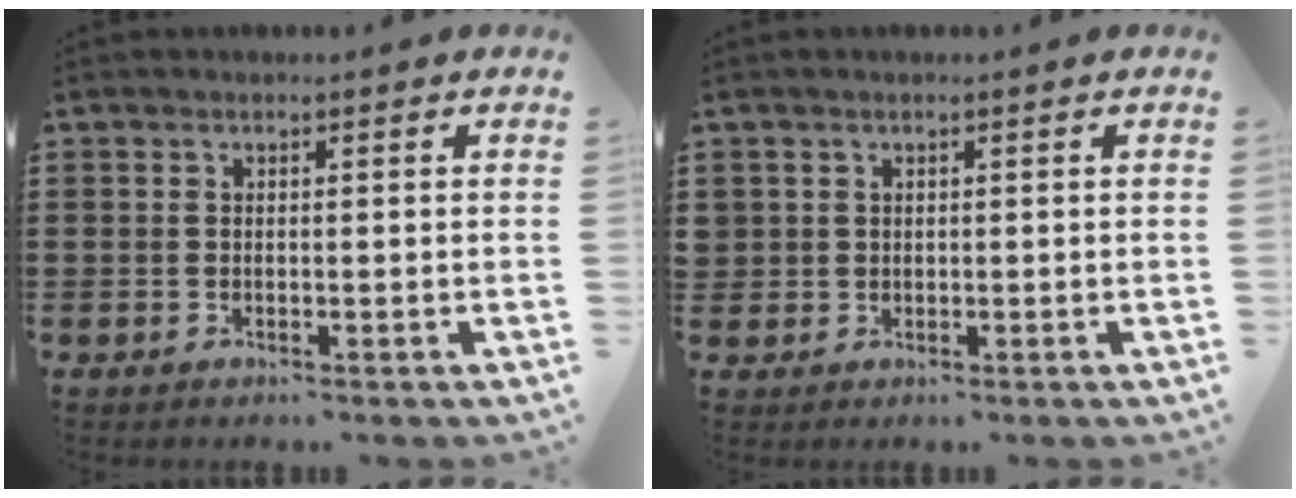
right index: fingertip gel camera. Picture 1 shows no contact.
{"total": 1.1, "force": [0.4, 1.1, 0.0], "torque": [-0.005, 0.004, 0.006]}